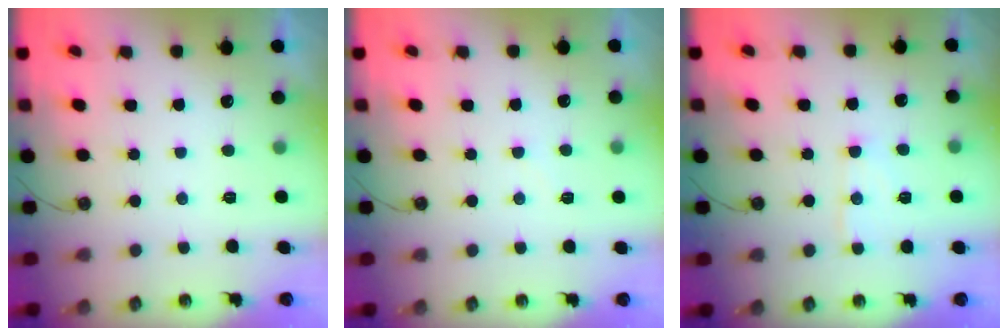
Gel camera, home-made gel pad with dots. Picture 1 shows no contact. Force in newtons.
{"total": 2.9, "press": 2.9, "slide": 0.4}
{"total": 7.7, "press": 7.7, "slide": 0.5}